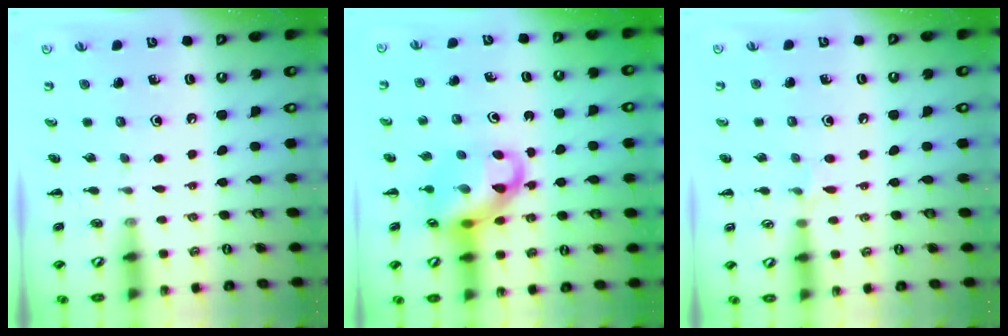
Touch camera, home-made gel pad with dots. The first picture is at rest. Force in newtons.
{"total": 12.0, "press": 11.6, "slide": 3.0}
{"total": 4.5, "press": 4.2, "slide": 1.5}